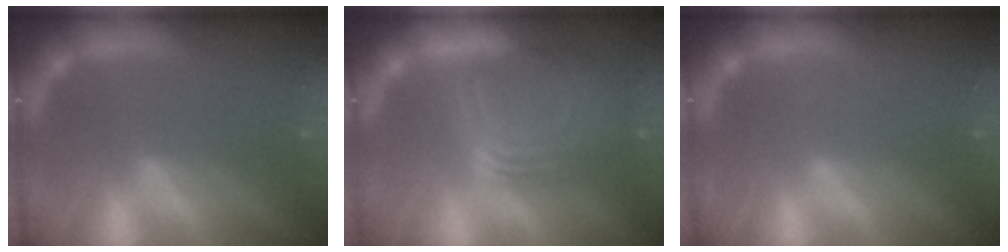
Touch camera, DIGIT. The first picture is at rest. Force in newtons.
{"total": 10.0}
{"total": 0.0}